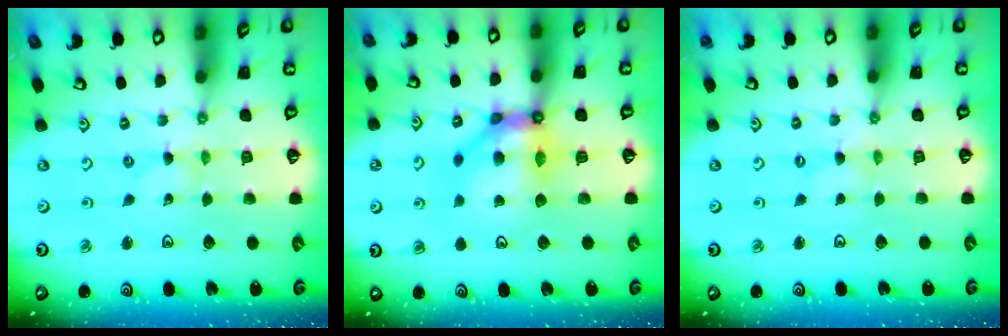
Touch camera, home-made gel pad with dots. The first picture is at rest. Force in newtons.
{"total": 10.5, "press": 10.4, "slide": 1.6}
{"total": 0.0}